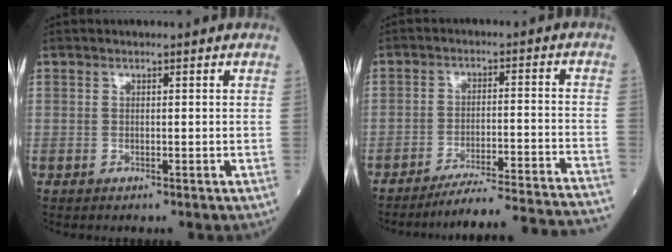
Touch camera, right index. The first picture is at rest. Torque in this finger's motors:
{"motor_torque": [-0.65, -0.41, 0.05, 0.00]}